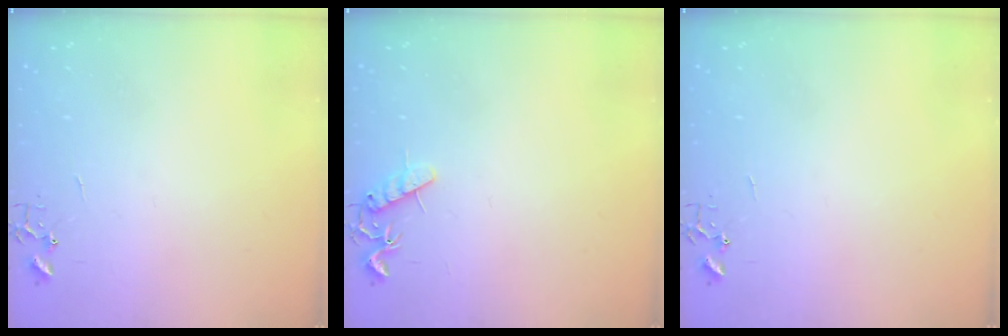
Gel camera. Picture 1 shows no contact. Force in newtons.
{"total": 8.0, "press": 8.0, "slide": 0.4}
{"total": 0.0}